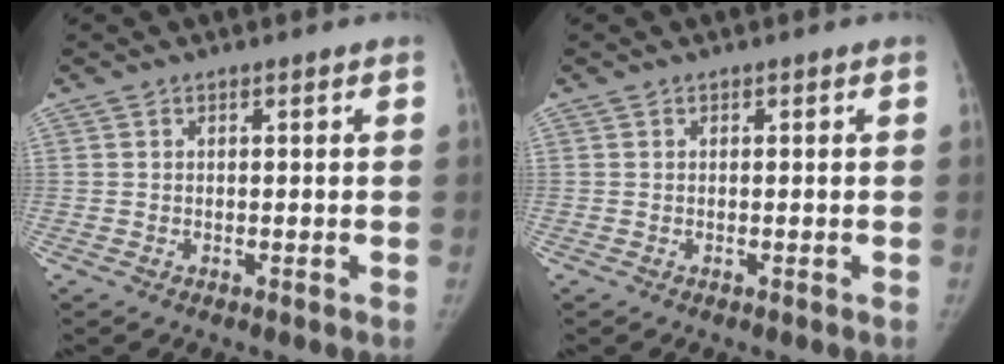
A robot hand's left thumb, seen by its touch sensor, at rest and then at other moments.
{"total": 0.0}